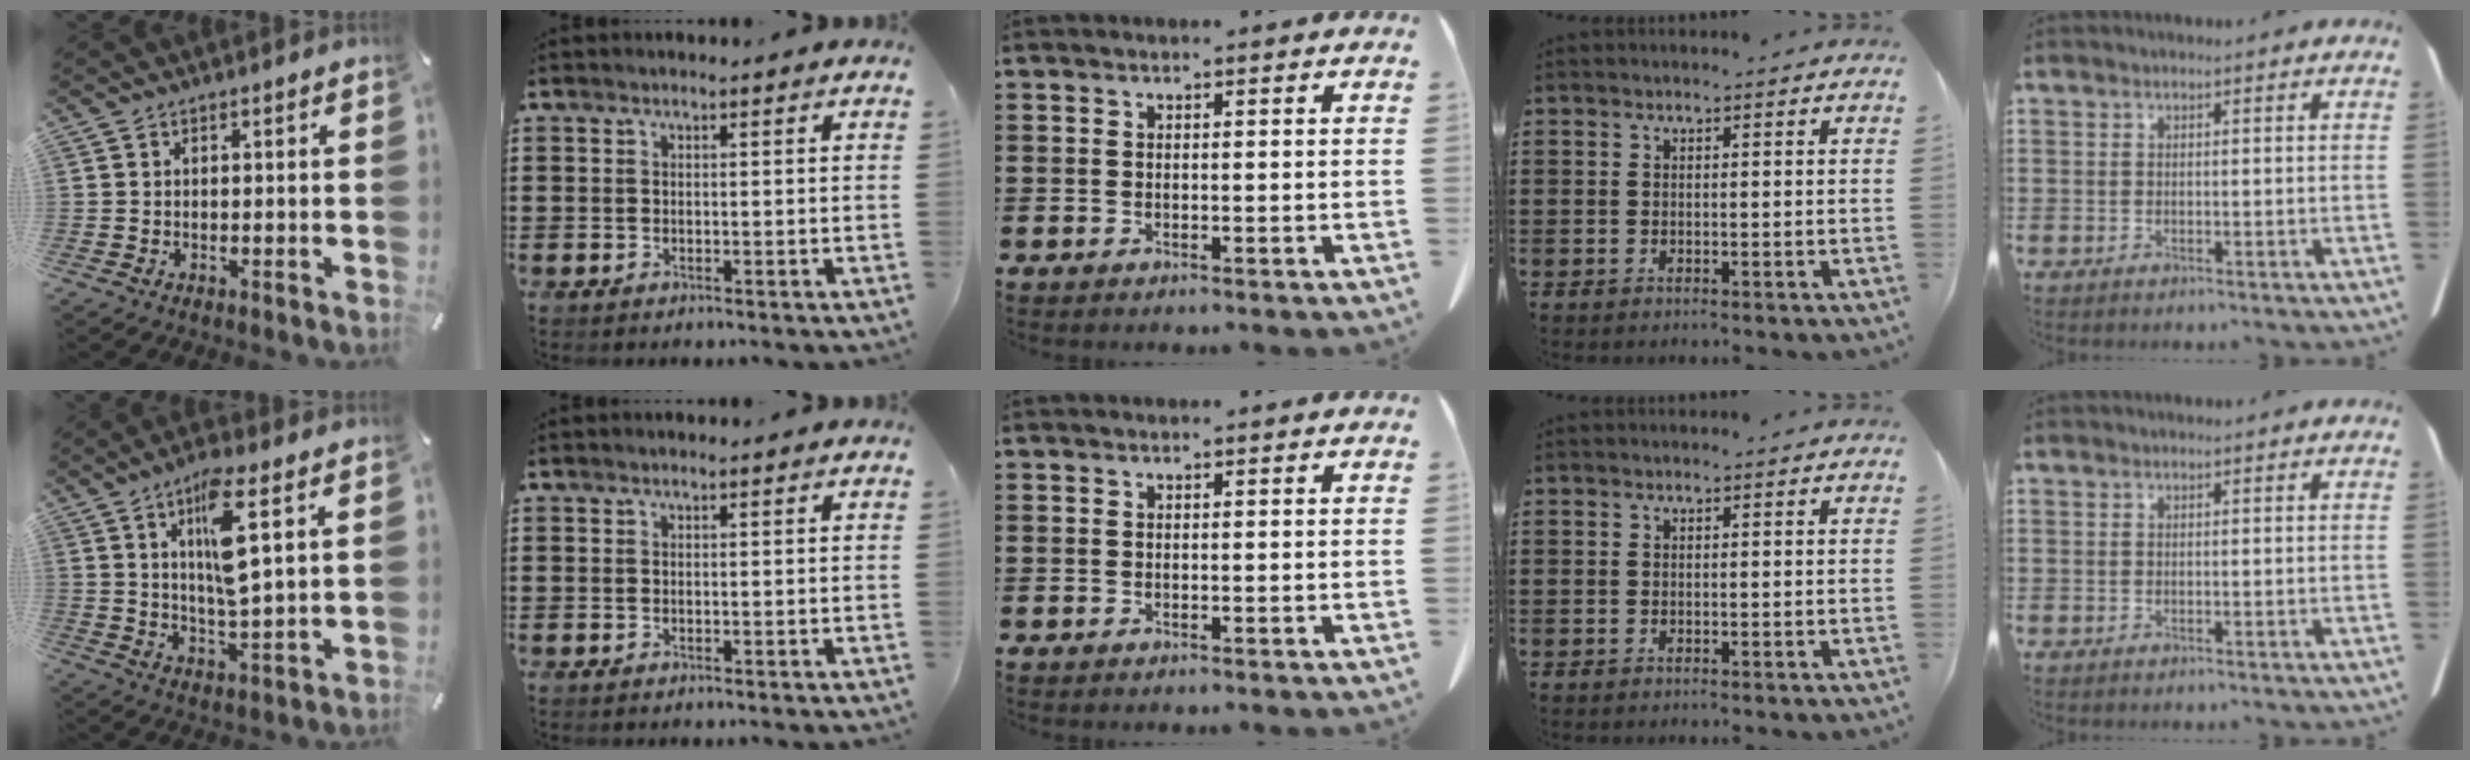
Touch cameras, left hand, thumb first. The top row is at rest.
{"thumb": {"total": 11.9, "force": [4.4, 2.8, 10.6], "torque": [-0.184, -0.011, 0.066]}}